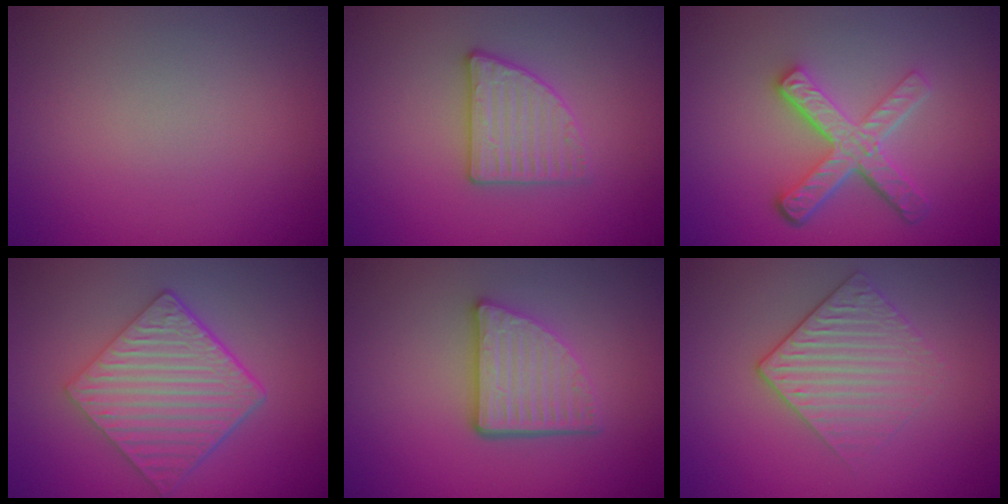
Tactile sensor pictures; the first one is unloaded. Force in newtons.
{"total": 2.8, "press": 2.7, "slide": 0.5}
{"total": 5.0, "press": 3.6, "slide": 3.5}
{"total": 6.5, "press": 4.5, "slide": 4.7}
{"total": 4.2, "press": 3.3, "slide": 2.6}
{"total": 2.9, "press": 2.6, "slide": 1.2}